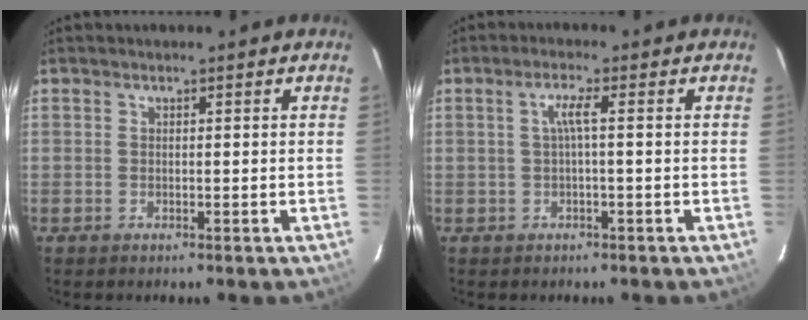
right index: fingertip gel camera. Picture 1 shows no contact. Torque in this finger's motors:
{"motor_torque": [0.04, 0.00, 0.04, 0.06]}